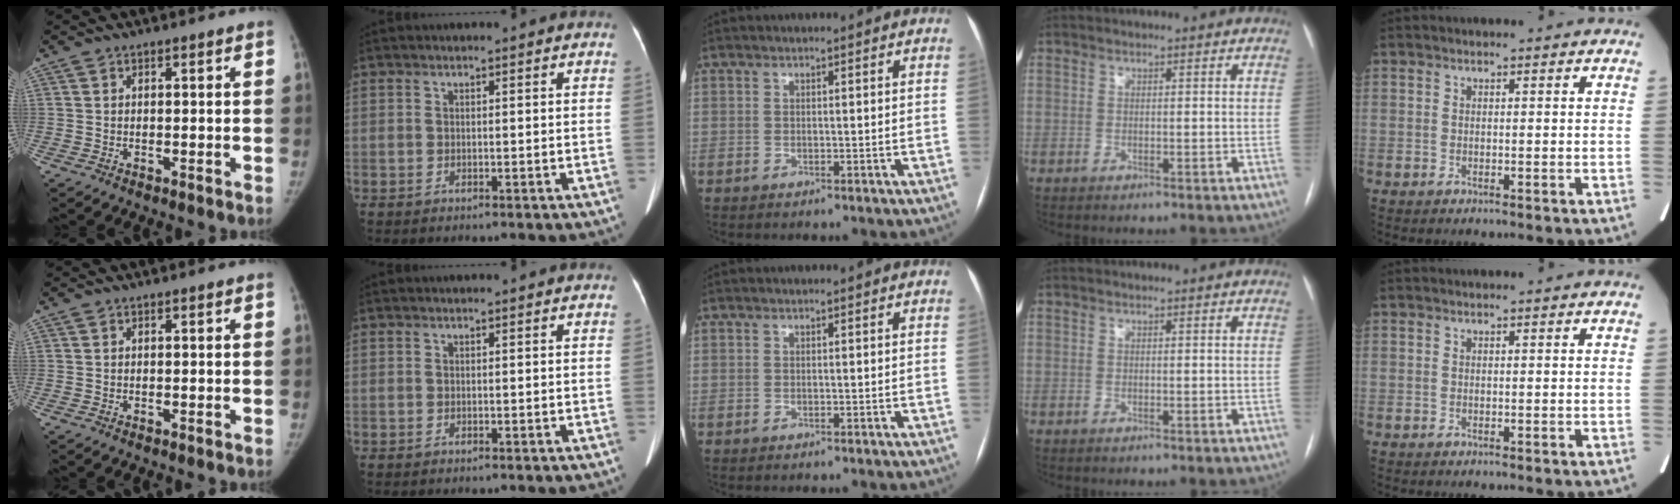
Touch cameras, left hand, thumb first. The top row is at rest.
{}